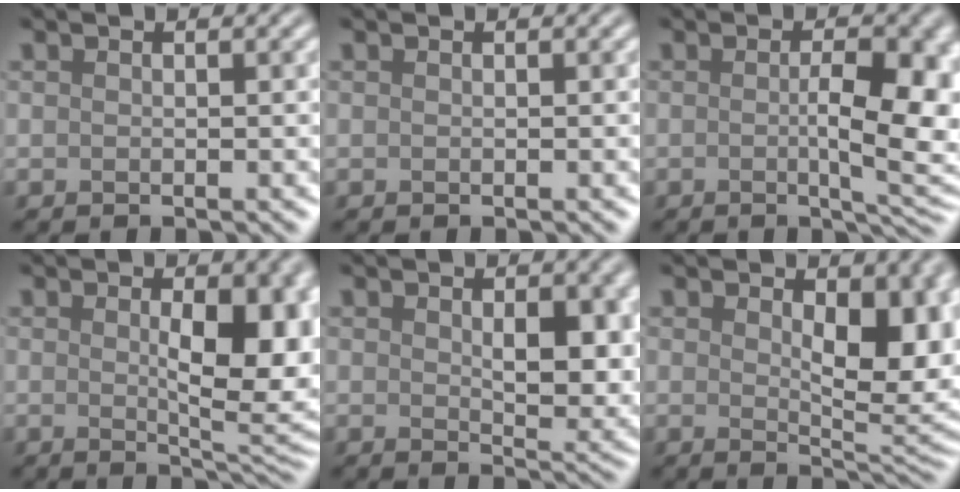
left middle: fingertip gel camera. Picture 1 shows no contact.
{"total": 0.0}
{"total": 7.0, "force": [-0.3, 2.0, 6.7], "torque": [-0.091, -0.008, 0.000]}
{"total": 8.2, "force": [0.6, 3.0, 7.6], "torque": [-0.106, -0.009, 0.019]}
{"total": 5.3, "force": [0.9, 2.6, 4.5], "torque": [-0.058, -0.009, 0.024]}
{"total": 7.2, "force": [1.3, 3.6, 6.1], "torque": [-0.091, -0.011, 0.028]}